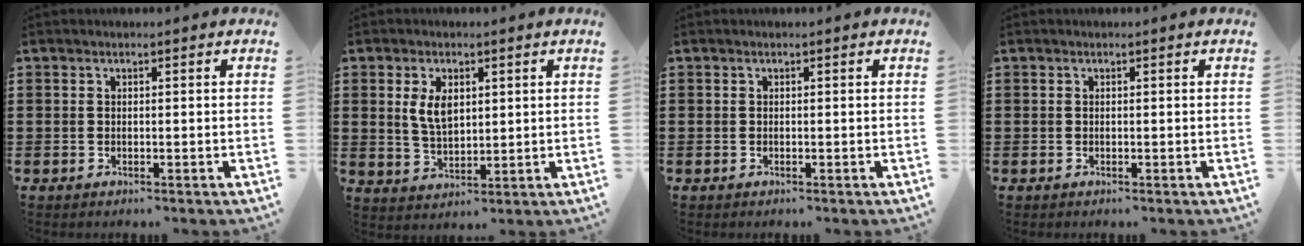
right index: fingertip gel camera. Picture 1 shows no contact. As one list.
[{"total": 4.9, "force": [1.4, 2.6, 3.9], "torque": [-0.076, 0.004, 0.022]}, {"total": 0.0}, {"total": 0.0}]